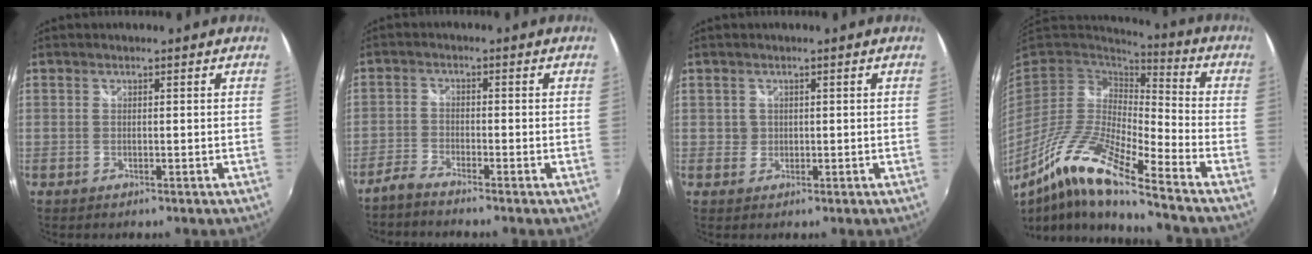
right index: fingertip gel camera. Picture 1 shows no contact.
{"total": 3.0, "force": [-2.8, 0.3, 0.8], "torque": [-0.031, -0.004, -0.063]}
{"total": 1.4, "force": [0.1, 1.4, 0.0], "torque": [0.005, 0.003, 0.003]}
{"total": 17.0, "force": [-10.8, 1.6, 13.1], "torque": [-0.241, -0.032, -0.217]}